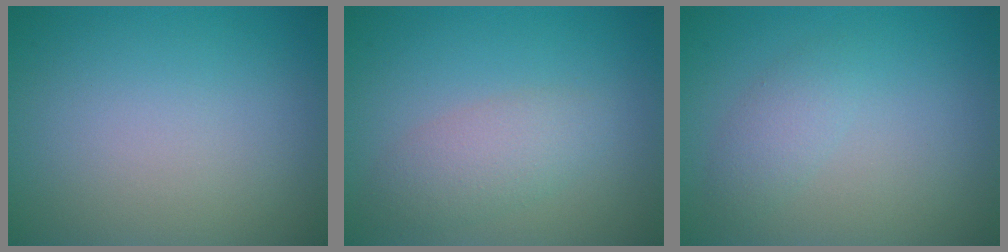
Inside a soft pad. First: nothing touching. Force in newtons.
{"total": 2.8, "press": 2.8, "slide": 0.0}
{"total": 1.7, "press": 1.7, "slide": 0.0}